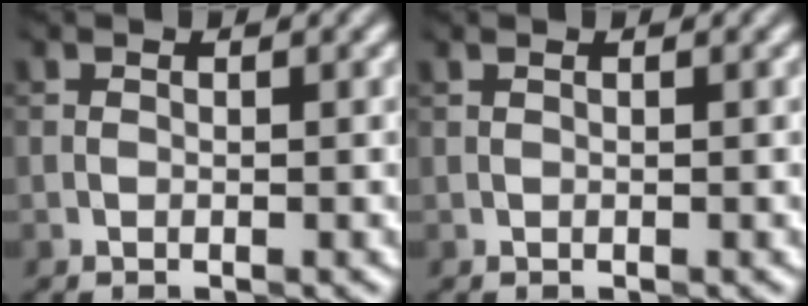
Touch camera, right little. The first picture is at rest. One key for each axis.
{"total": 0.0}